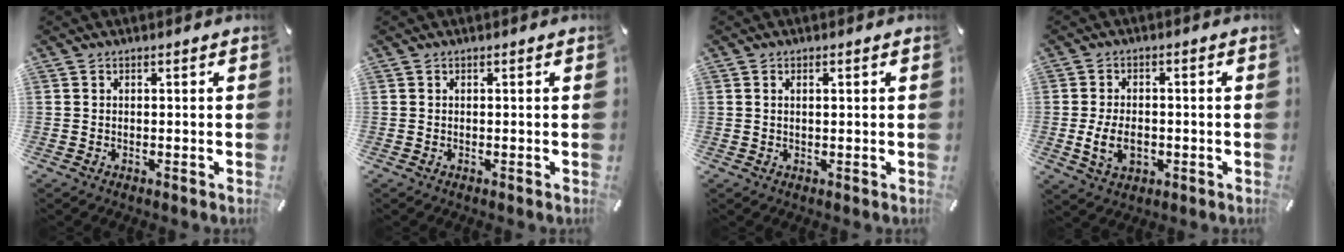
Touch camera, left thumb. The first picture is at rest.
{"total": 0.0}
{"total": 1.2, "force": [0.3, 0.4, 1.0], "torque": [-0.020, 0.001, 0.005]}
{"total": 7.2, "force": [-1.7, 4.8, 5.0], "torque": [-0.106, -0.001, -0.034]}